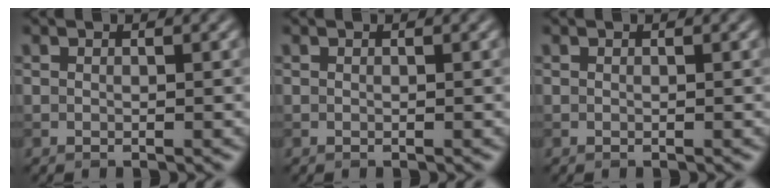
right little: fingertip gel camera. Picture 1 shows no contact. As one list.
[{"total": 0.0}, {"total": 0.0}]